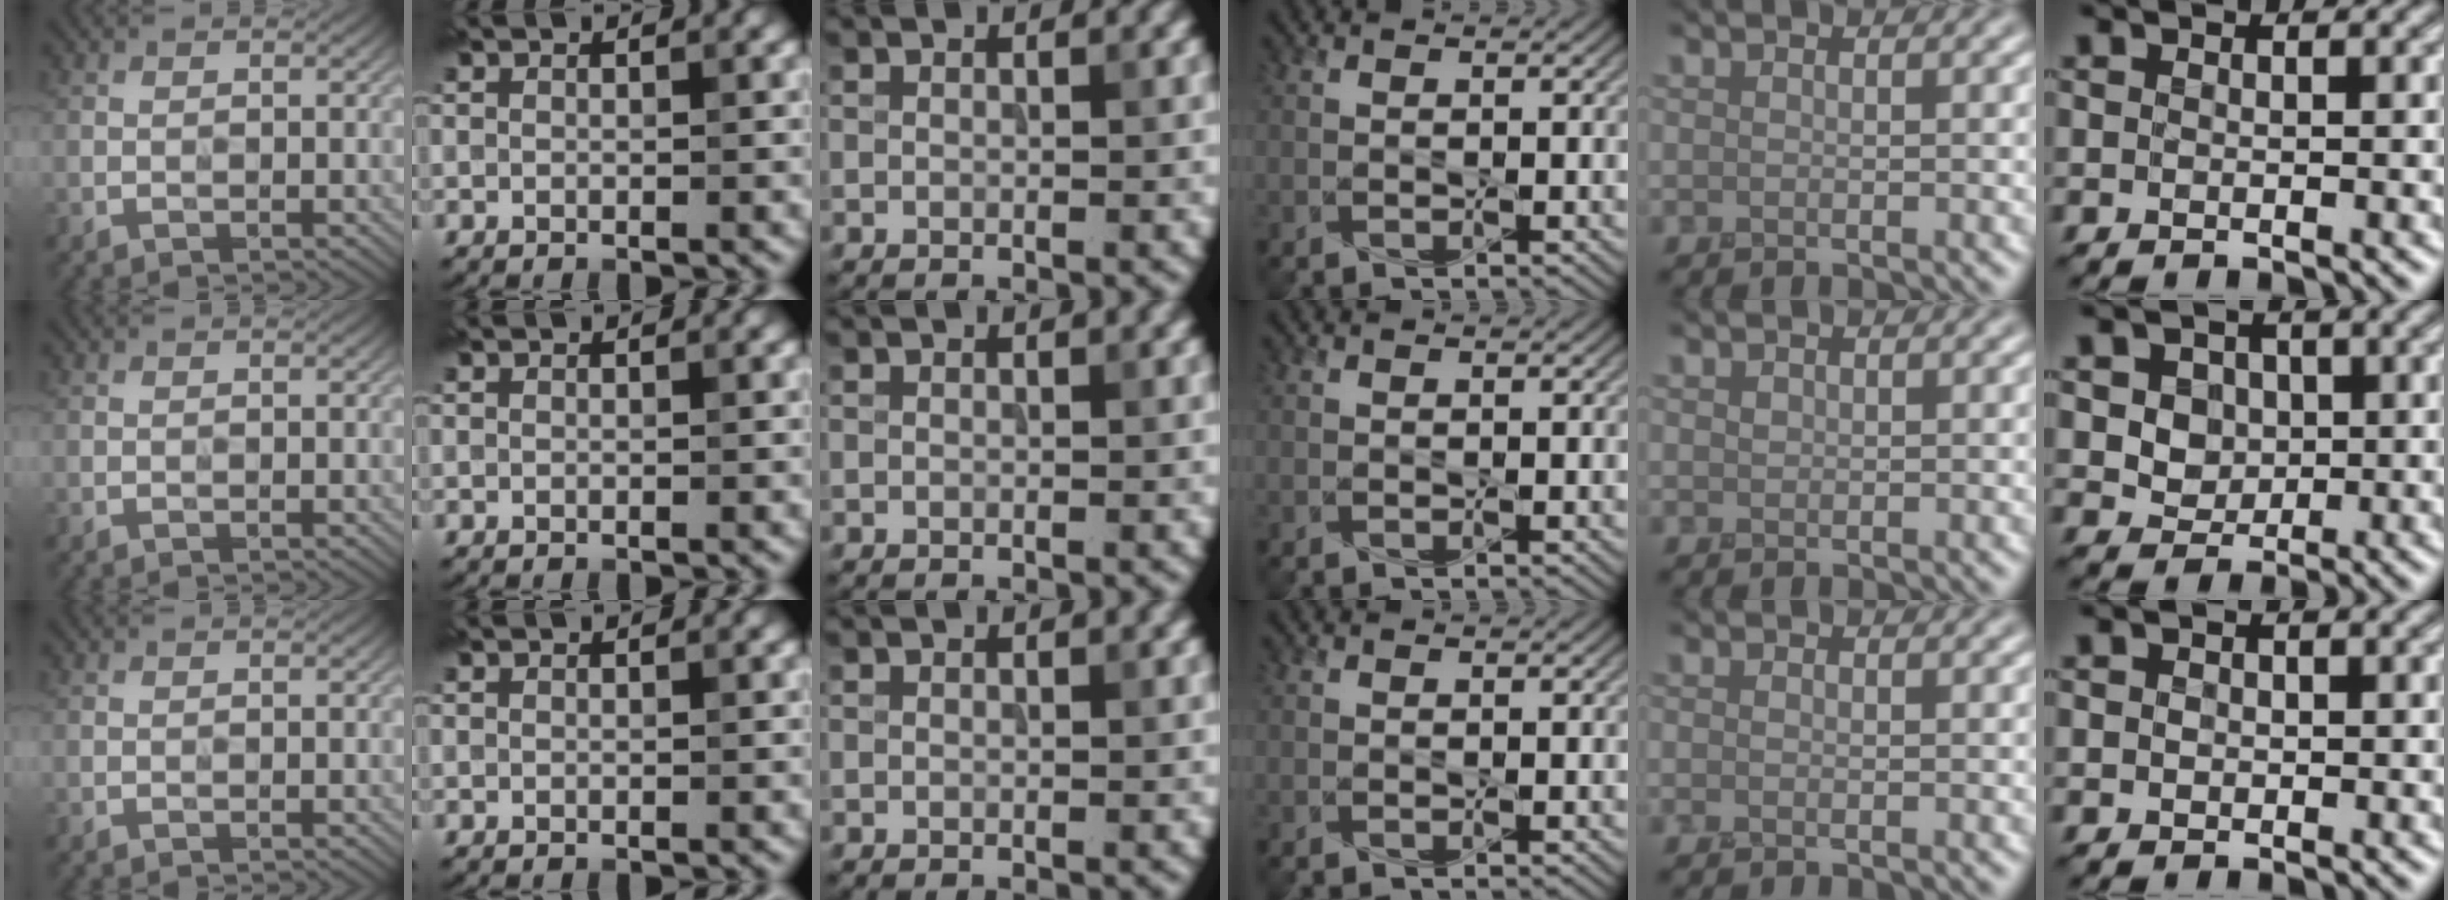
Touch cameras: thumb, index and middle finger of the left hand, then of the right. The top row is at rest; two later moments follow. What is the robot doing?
{"motion": "press", "object": "button"}